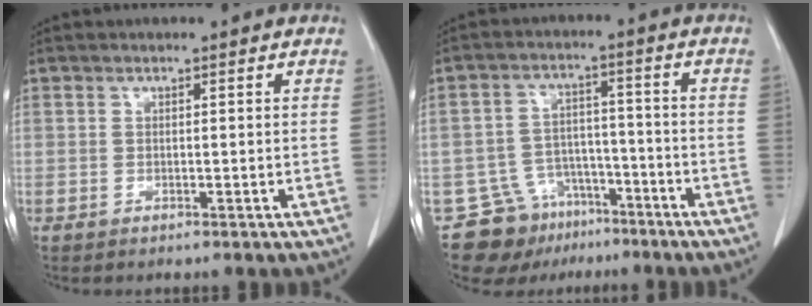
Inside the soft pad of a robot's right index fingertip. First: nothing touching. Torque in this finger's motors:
{"motor_torque": [-0.14, -0.06, -0.43, -0.07]}